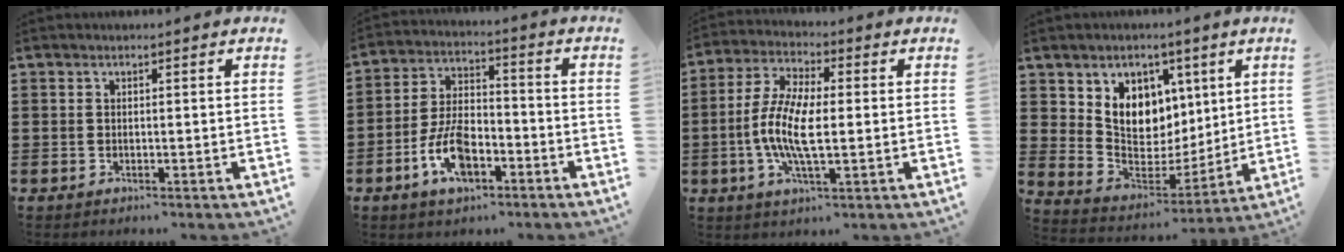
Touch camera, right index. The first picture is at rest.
{"total": 8.6, "force": [-3.8, 4.3, 6.4], "torque": [-0.144, 0.000, -0.072]}
{"total": 9.3, "force": [-1.0, 3.0, 8.8], "torque": [-0.189, -0.010, -0.020]}
{"total": 8.3, "force": [4.6, 6.7, 1.9], "torque": [-0.062, -0.043, 0.088]}